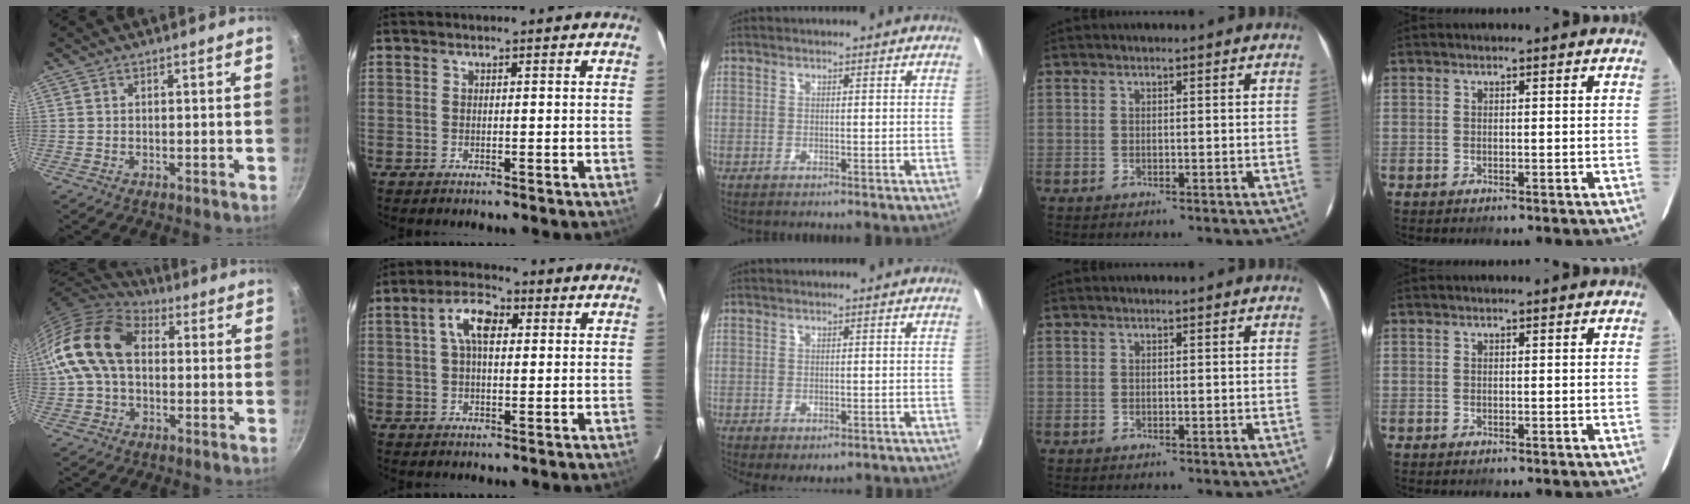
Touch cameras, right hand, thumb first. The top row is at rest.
{"thumb": {"total": 17.1, "force": [1.7, 11.6, 12.5], "torque": [-0.224, 0.035, 0.014]}, "index": {"total": 6.6, "force": [1.7, 3.4, 5.4], "torque": [-0.099, 0.020, 0.028]}, "middle": {"total": 4.6, "force": [-2.9, 2.3, 2.7], "torque": [-0.051, -0.025, -0.034]}}